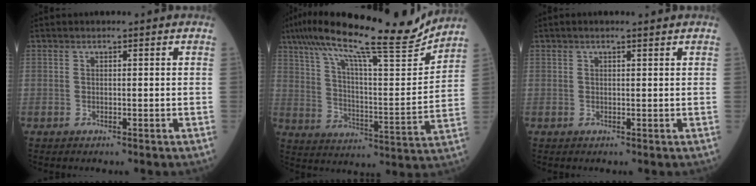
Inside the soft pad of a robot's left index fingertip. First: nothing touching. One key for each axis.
{"total": 20.9, "fx": 17.7, "fy": 1.3, "fz": 11.2, "tx": -0.195, "ty": 0.003, "tz": 0.273}
{"total": 1.5, "fx": 1.2, "fy": 0.0, "fz": 0.9, "tx": -0.019, "ty": 0.008, "tz": 0.019}